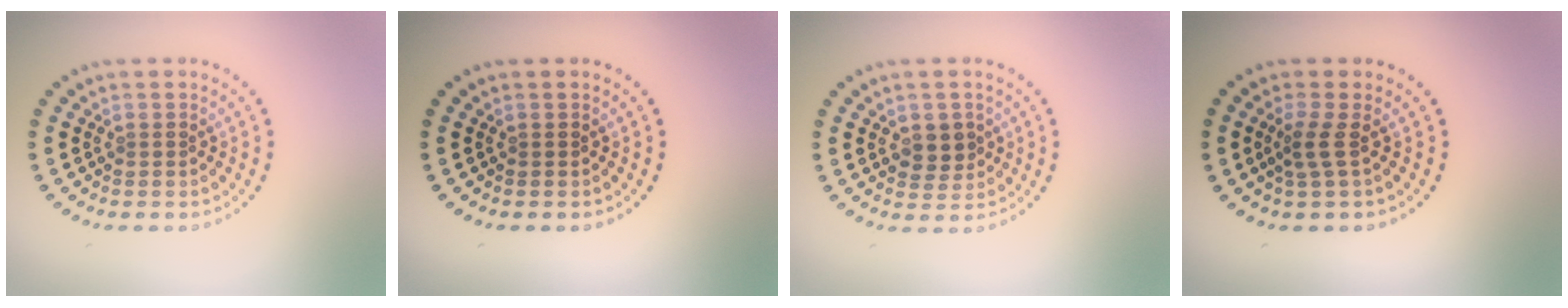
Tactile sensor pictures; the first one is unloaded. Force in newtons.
{"total": 0.0}
{"total": 2.6, "press": 2.5, "slide": 0.8}
{"total": 1.9, "press": 1.3, "slide": 1.4}